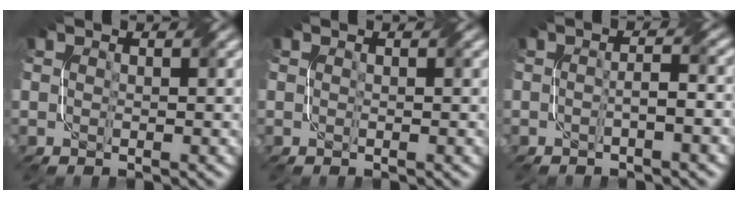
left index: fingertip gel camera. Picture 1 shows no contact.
{"total": 0.0}
{"total": 2.2, "force": [-0.8, 0.5, 2.0], "torque": [-0.026, 0.008, -0.017]}